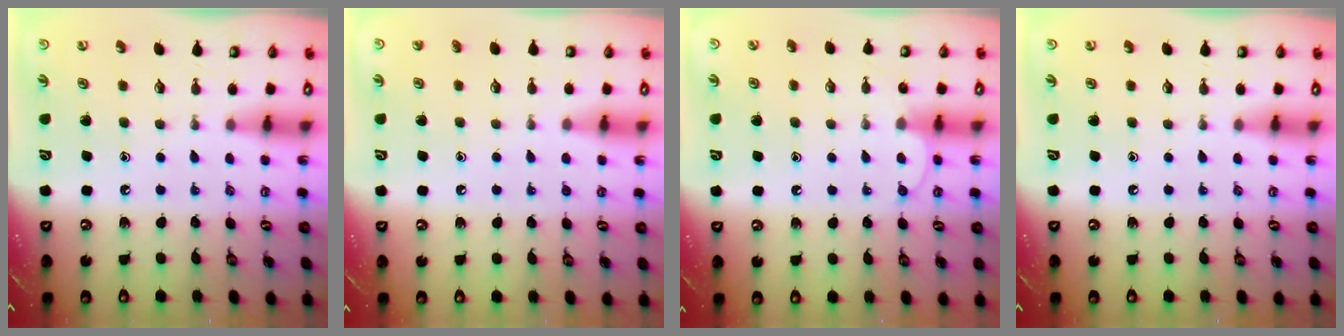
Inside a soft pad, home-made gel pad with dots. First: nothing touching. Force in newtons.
{"total": 1.7, "press": 1.7, "slide": 0.1}
{"total": 6.0, "press": 5.9, "slide": 0.6}
{"total": 0.0}